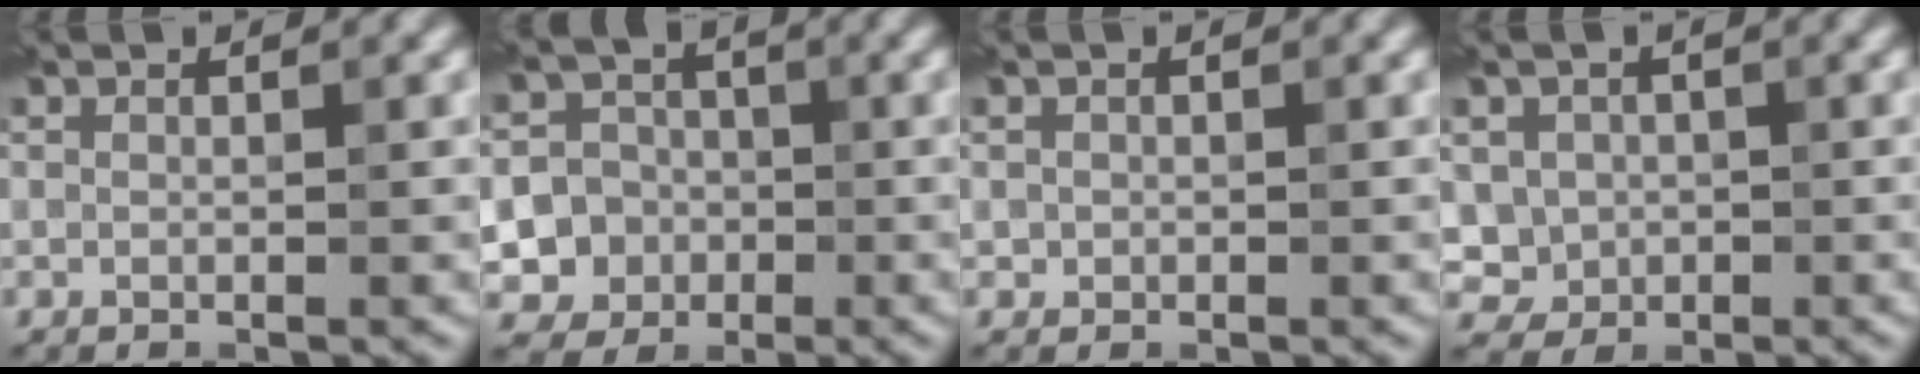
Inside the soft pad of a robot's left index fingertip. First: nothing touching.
{"total": 9.3, "force": [-2.8, 8.6, 1.7], "torque": [-0.032, -0.011, -0.069]}
{"total": 0.8, "force": [0.1, 0.8, 0.0], "torque": [0.007, -0.003, -0.002]}
{"total": 3.5, "force": [0.1, 3.3, 1.1], "torque": [-0.011, 0.001, -0.003]}